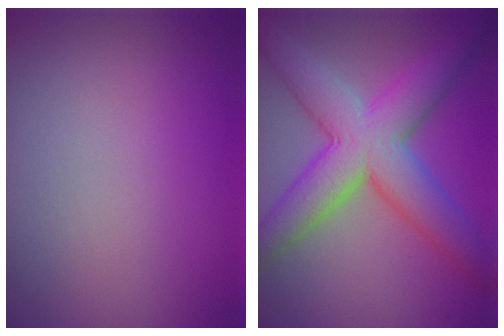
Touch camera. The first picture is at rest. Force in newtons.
{"total": 8.4, "press": 8.4, "slide": 0.5}